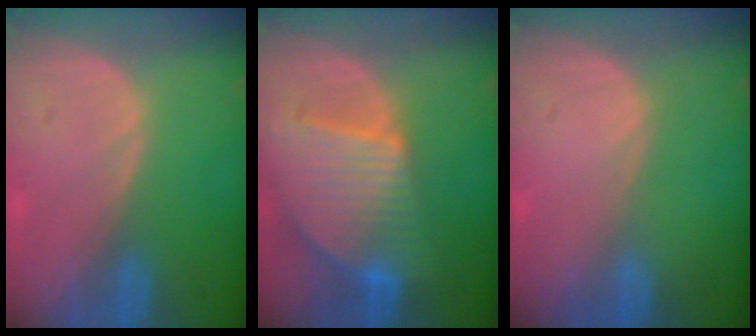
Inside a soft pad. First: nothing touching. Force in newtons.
{"total": 9.5, "press": 8.2, "slide": 4.8}
{"total": 0.0}